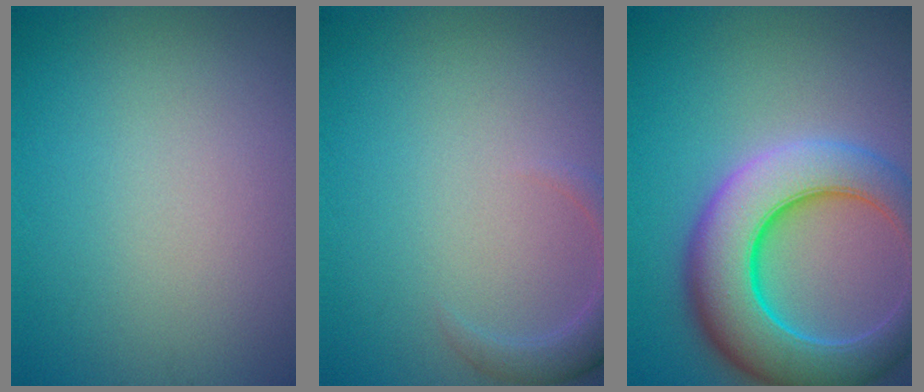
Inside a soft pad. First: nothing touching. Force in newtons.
{"total": 2.7, "press": 2.6, "slide": 0.5}
{"total": 9.9, "press": 9.8, "slide": 0.5}